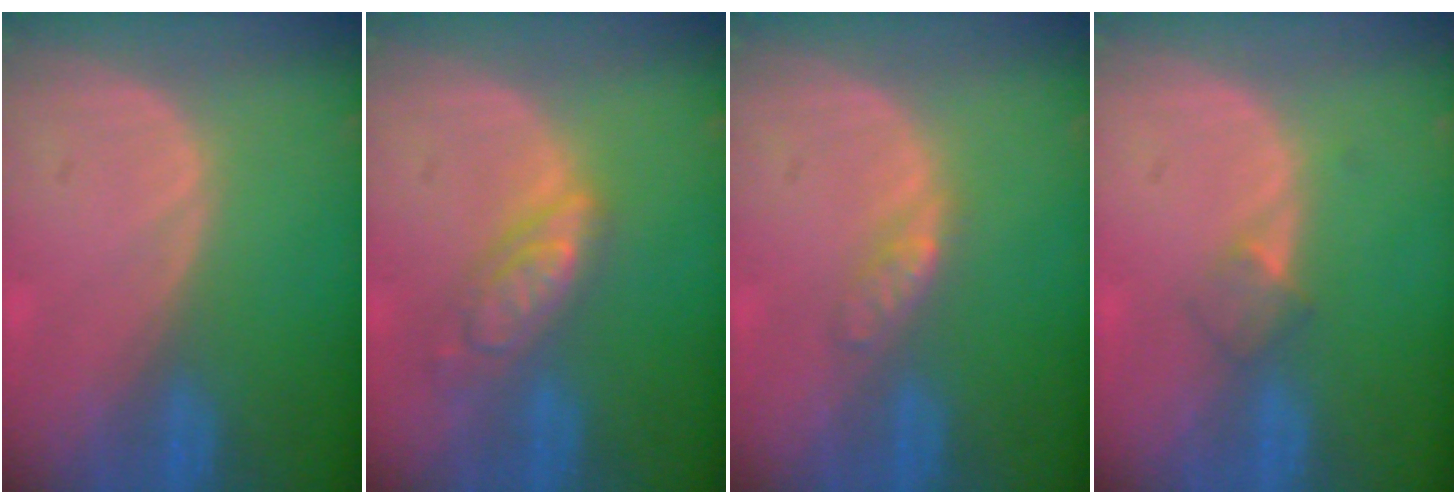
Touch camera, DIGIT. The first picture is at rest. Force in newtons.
{"total": 6.1, "press": 5.3, "slide": 2.9}
{"total": 2.4, "press": 2.4, "slide": 0.2}
{"total": 2.3, "press": 2.0, "slide": 1.1}